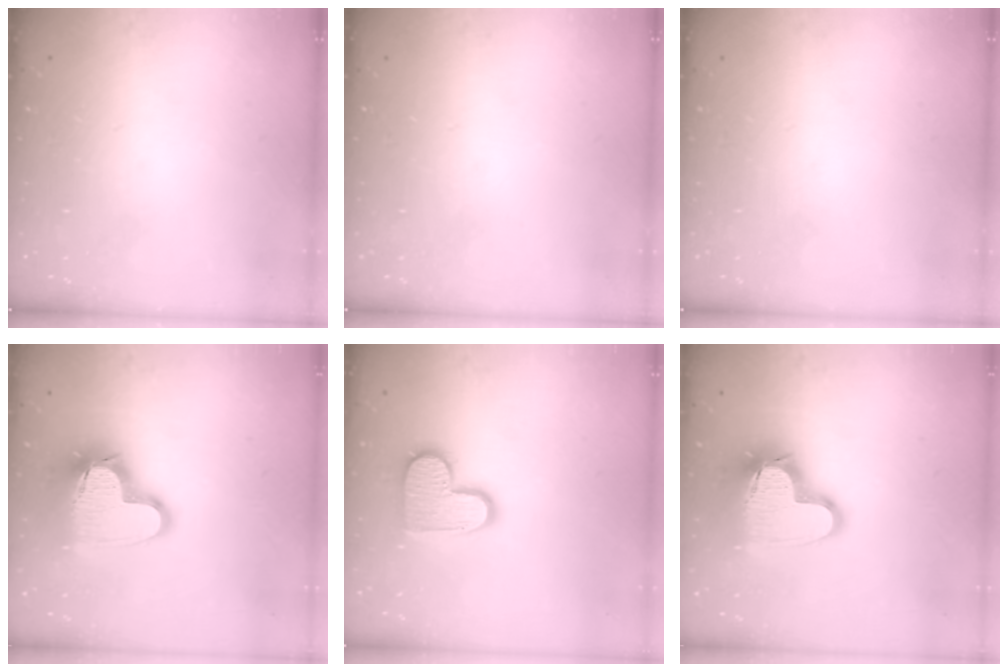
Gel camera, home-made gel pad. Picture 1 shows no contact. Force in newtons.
{"total": 0.0}
{"total": 0.0}
{"total": 17.2, "press": 17.2, "slide": 1.4}
{"total": 13.1, "press": 13.1, "slide": 0.8}
{"total": 17.2, "press": 17.2, "slide": 1.4}